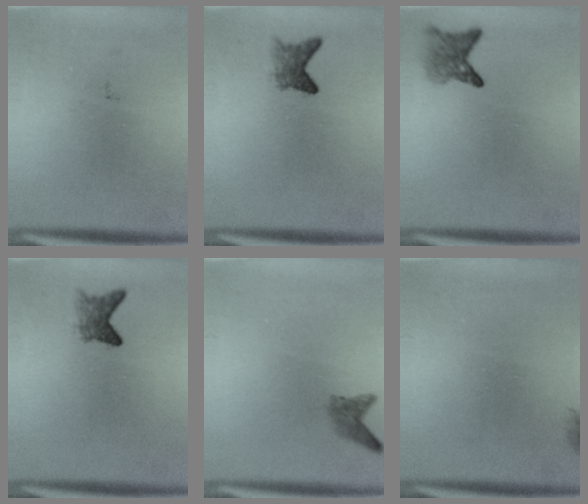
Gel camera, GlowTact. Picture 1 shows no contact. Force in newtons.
{"total": 2.5}
{"total": 2.7}
{"total": 2.5}
{"total": 1.6}
{"total": 1.1}